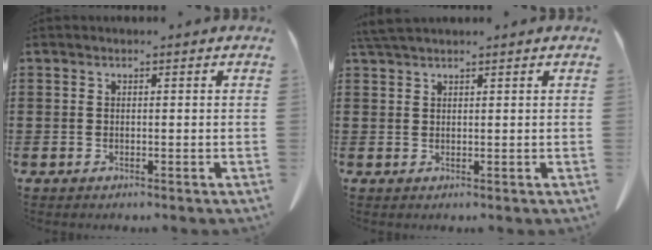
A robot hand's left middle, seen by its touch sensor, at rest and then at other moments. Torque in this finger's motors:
{"motor_torque": [1.23, 0.91, 0.02, 0.03]}